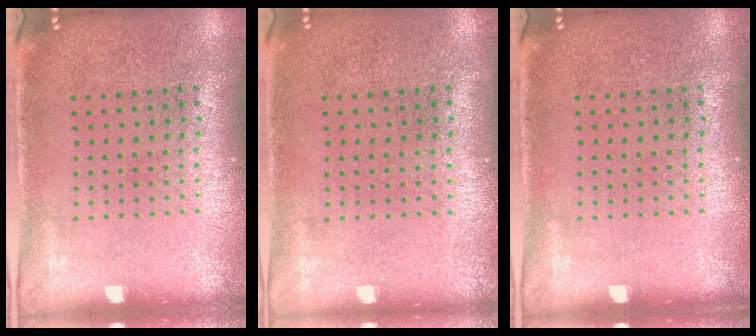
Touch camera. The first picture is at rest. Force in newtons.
{"total": 0.0}
{"total": 0.0}